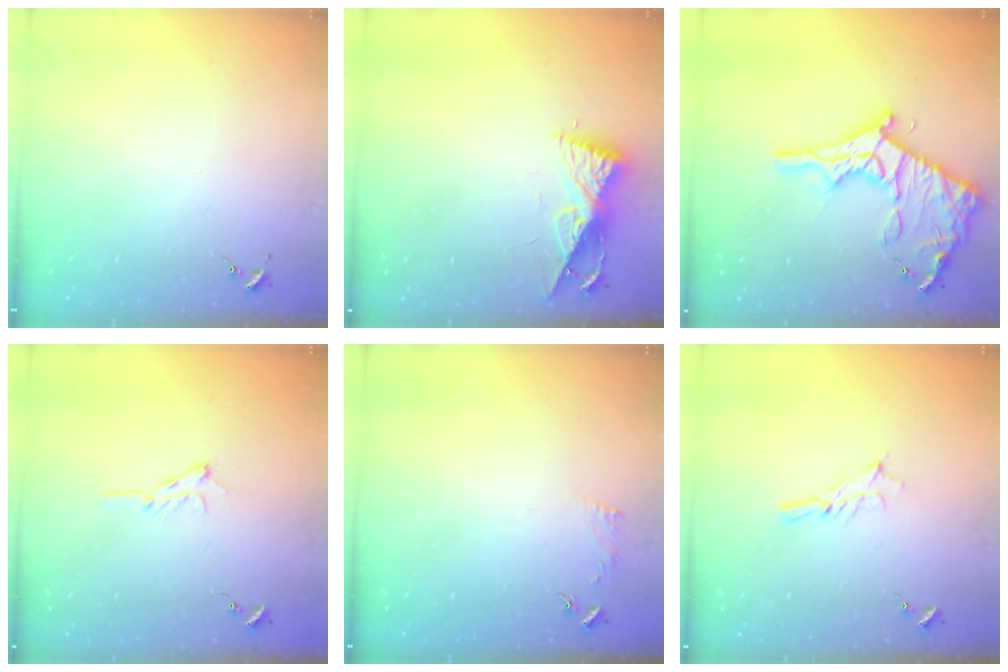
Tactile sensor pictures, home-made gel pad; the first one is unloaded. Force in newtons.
{"total": 8.7, "press": 8.7, "slide": 0.6}
{"total": 21.0, "press": 20.9, "slide": 1.8}
{"total": 6.5, "press": 6.5, "slide": 0.8}
{"total": 3.4, "press": 3.3, "slide": 0.5}
{"total": 5.6, "press": 5.6, "slide": 0.2}